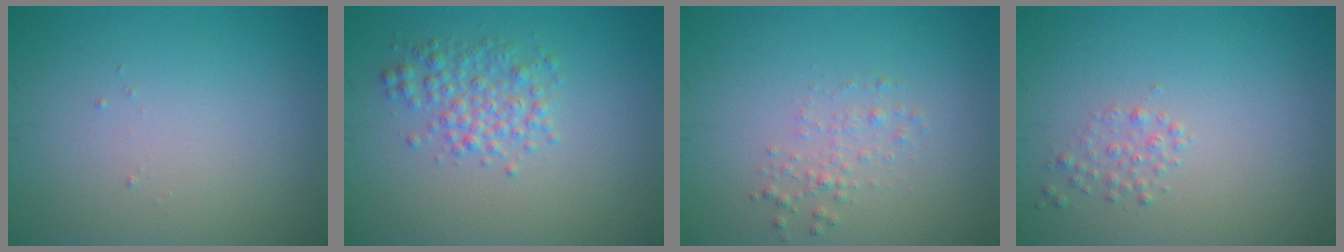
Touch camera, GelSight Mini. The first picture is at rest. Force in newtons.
{"total": 2.9, "press": 2.9, "slide": 0.0}
{"total": 1.4, "press": 1.4, "slide": 0.0}
{"total": 1.1, "press": 1.1, "slide": 0.0}